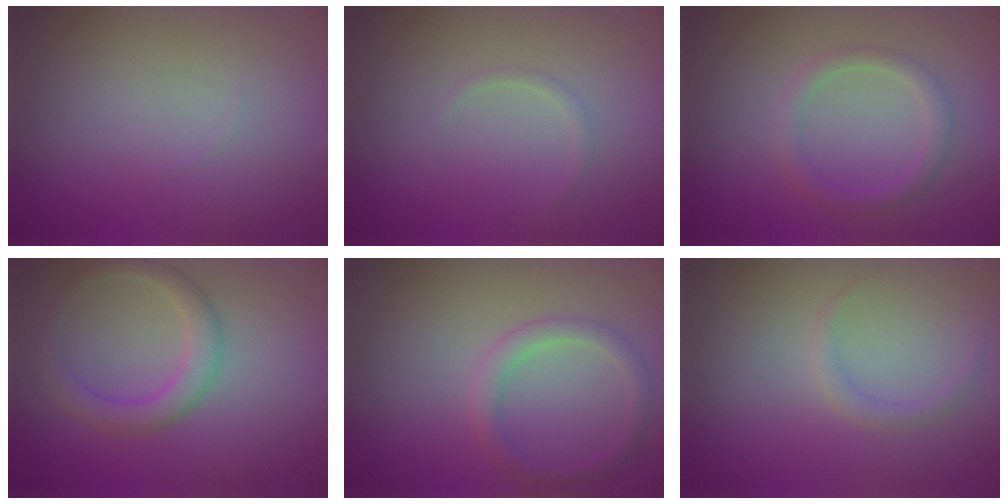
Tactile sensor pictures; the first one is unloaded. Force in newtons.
{"total": 0.6, "press": 0.6, "slide": 0.0}
{"total": 1.9, "press": 1.9, "slide": 0.1}
{"total": 2.8, "press": 2.8, "slide": 0.1}
{"total": 2.0, "press": 2.0, "slide": 0.1}
{"total": 1.1, "press": 1.1, "slide": 0.0}